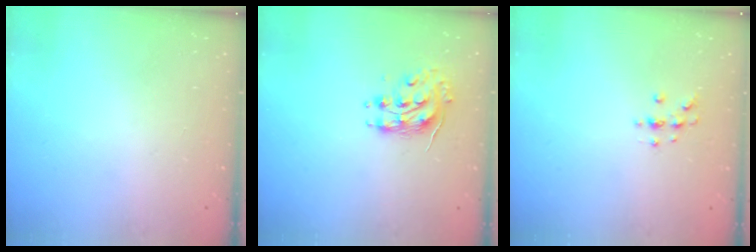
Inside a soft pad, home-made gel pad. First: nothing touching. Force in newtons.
{"total": 8.6, "press": 8.6, "slide": 0.3}
{"total": 4.3, "press": 4.2, "slide": 1.0}